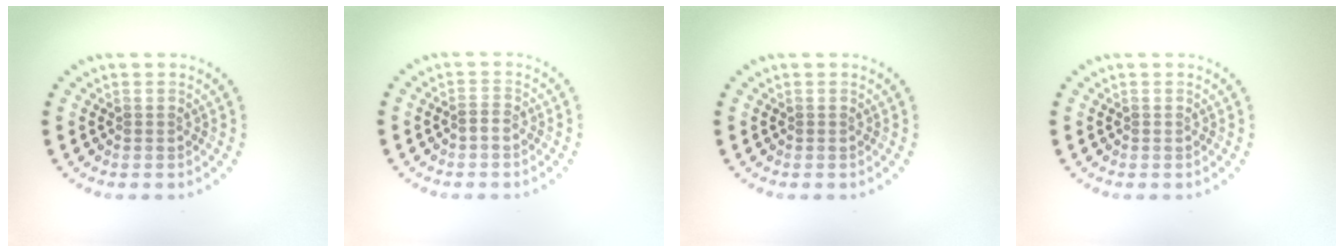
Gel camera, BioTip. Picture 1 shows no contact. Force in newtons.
{"total": 0.8, "press": 0.8, "slide": 0.2}
{"total": 0.0}
{"total": 0.0}